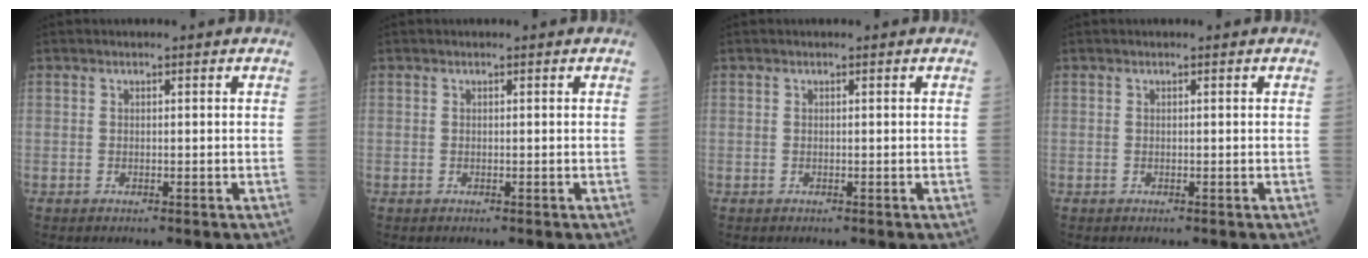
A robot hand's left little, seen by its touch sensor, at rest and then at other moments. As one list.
[{"total": 0.0}, {"total": 0.0}, {"total": 0.0}]